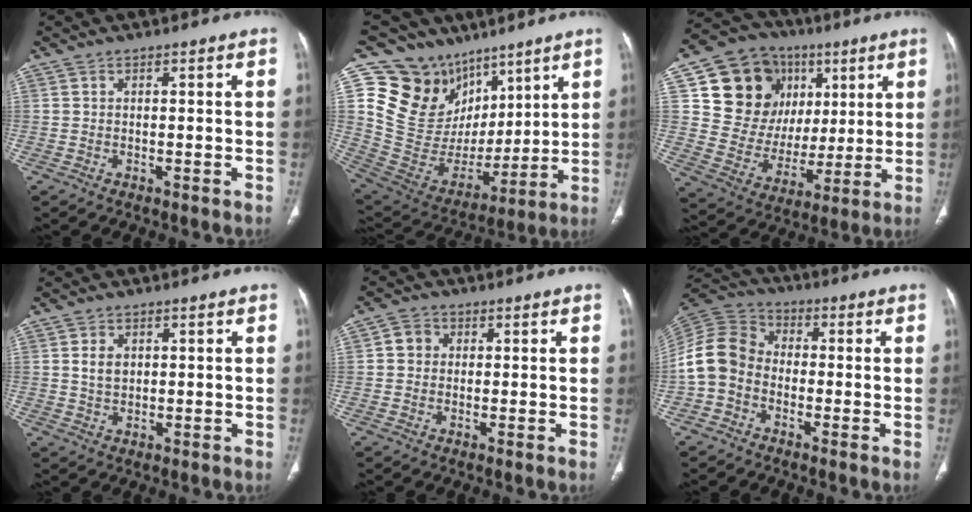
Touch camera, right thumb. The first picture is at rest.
{"total": 20.3, "force": [11.3, 15.4, 6.9], "torque": [-0.075, -0.031, 0.227]}
{"total": 21.2, "force": [7.1, 17.4, 9.7], "torque": [-0.113, 0.017, 0.143]}
{"total": 3.3, "force": [0.9, 2.4, 2.1], "torque": [-0.023, -0.005, 0.019]}
{"total": 3.5, "force": [0.5, 3.2, 1.3], "torque": [-0.006, 0.006, 0.007]}
{"total": 10.7, "force": [-2.3, 8.6, 5.8], "torque": [-0.112, 0.035, -0.058]}